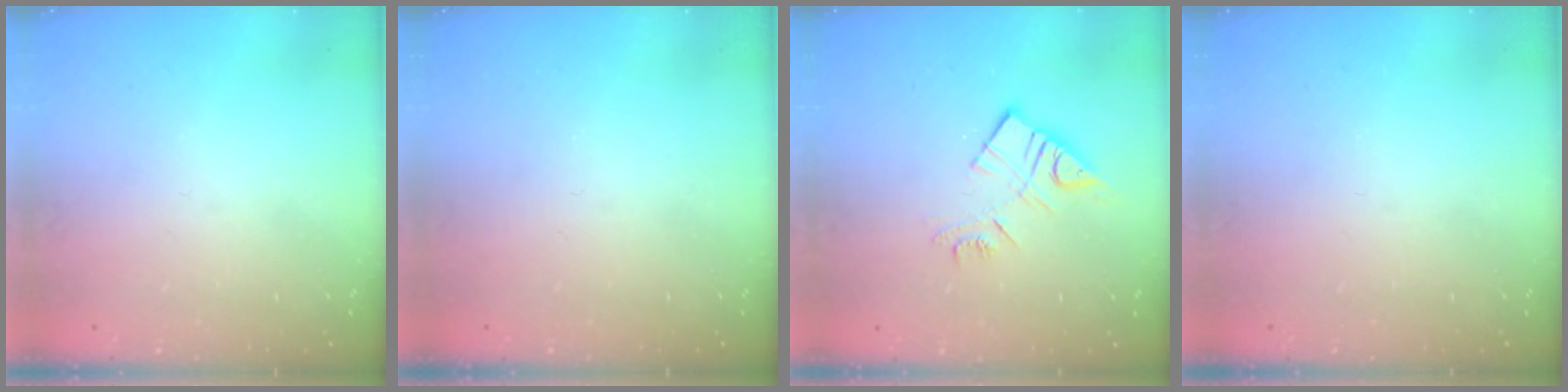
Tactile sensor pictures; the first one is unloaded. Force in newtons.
{"total": 0.0}
{"total": 10.9, "press": 10.9, "slide": 0.9}
{"total": 0.0}